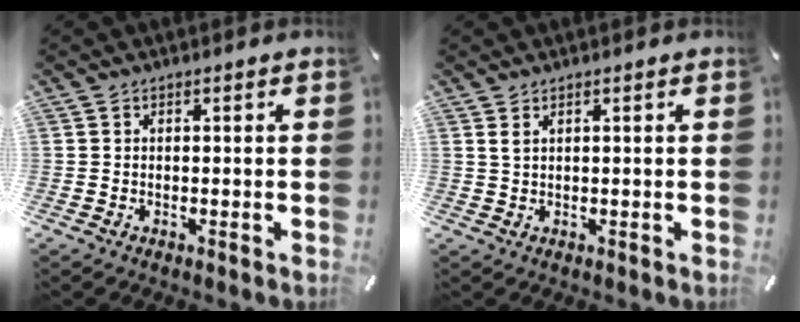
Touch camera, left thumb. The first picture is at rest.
{"total": 1.4, "force": [0.7, 0.6, 1.1], "torque": [-0.024, 0.001, 0.012]}